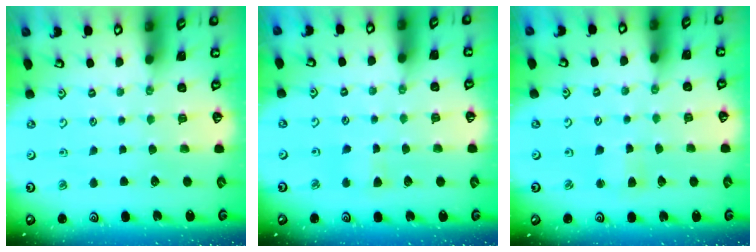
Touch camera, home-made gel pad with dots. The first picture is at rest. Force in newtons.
{"total": 3.2, "press": 3.2, "slide": 0.5}
{"total": 3.8, "press": 3.8, "slide": 0.4}